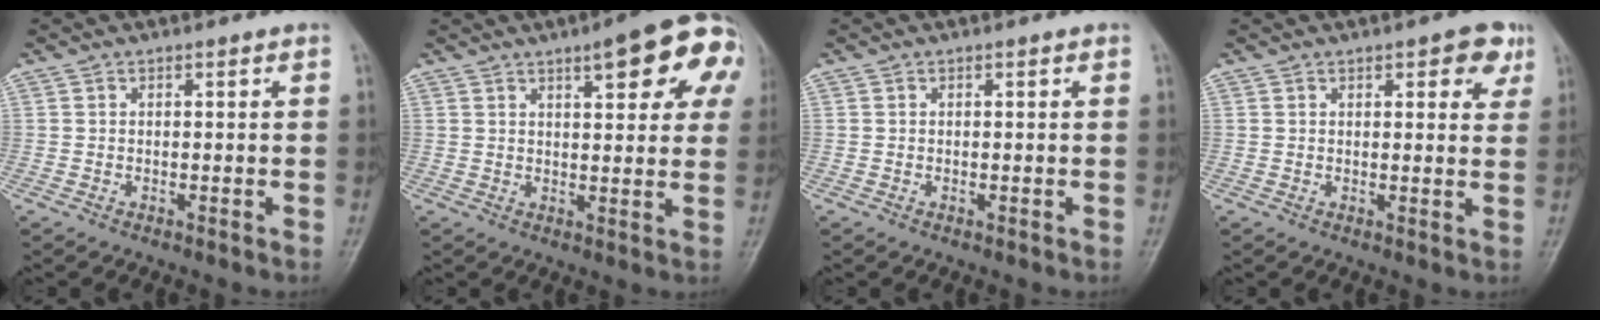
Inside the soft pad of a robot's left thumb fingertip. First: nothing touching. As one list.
[{"total": 14.8, "force": [6.5, 5.0, 12.3], "torque": [-0.121, -0.002, 0.074]}, {"total": 0.5, "force": [0.0, 0.2, 0.5], "torque": [-0.006, 0.007, 0.003]}, {"total": 5.5, "force": [2.8, 2.3, 4.1], "torque": [-0.024, -0.008, 0.027]}]